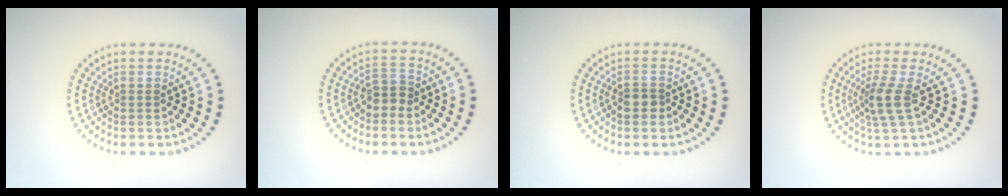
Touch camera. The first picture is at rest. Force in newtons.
{"total": 1.7, "press": 1.5, "slide": 0.9}
{"total": 1.7, "press": 1.5, "slide": 0.7}
{"total": 2.7, "press": 2.0, "slide": 1.8}